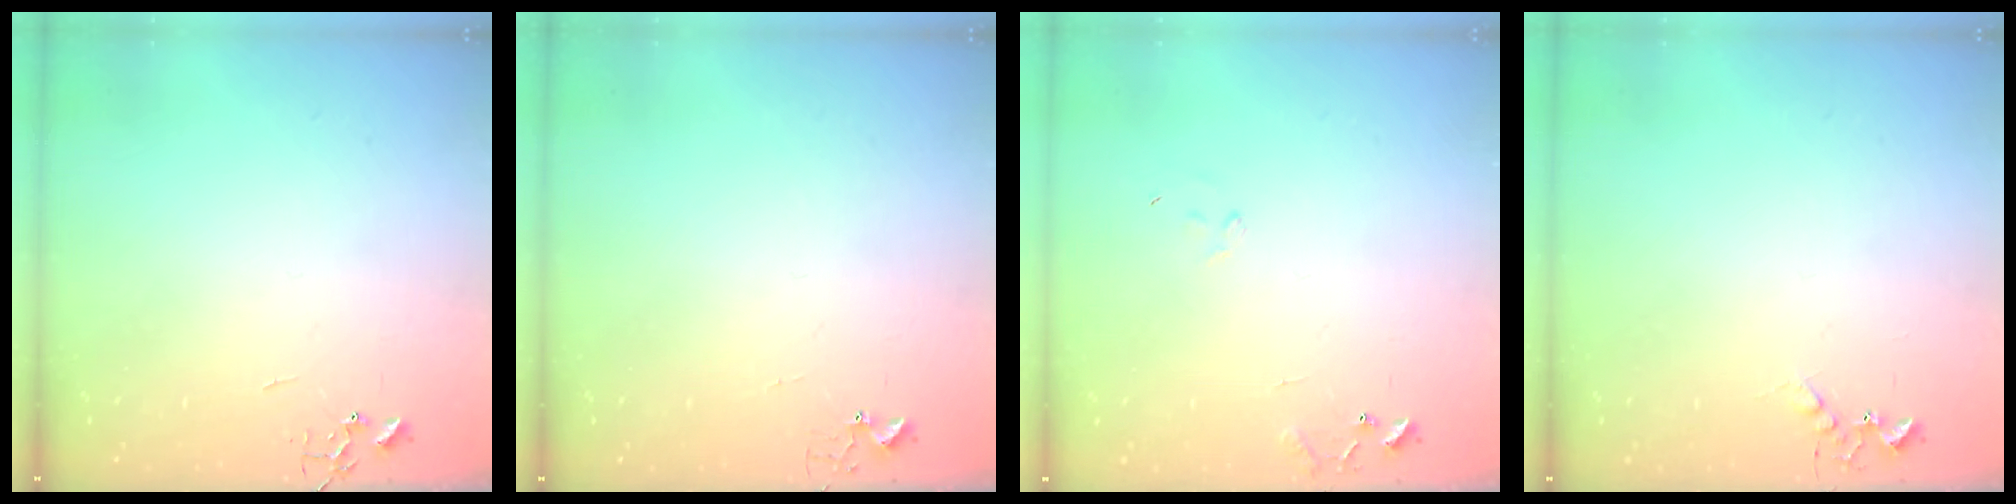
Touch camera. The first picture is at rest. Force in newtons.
{"total": 2.7, "press": 2.7, "slide": 0.3}
{"total": 7.6, "press": 7.6, "slide": 0.7}
{"total": 5.2, "press": 5.1, "slide": 0.9}